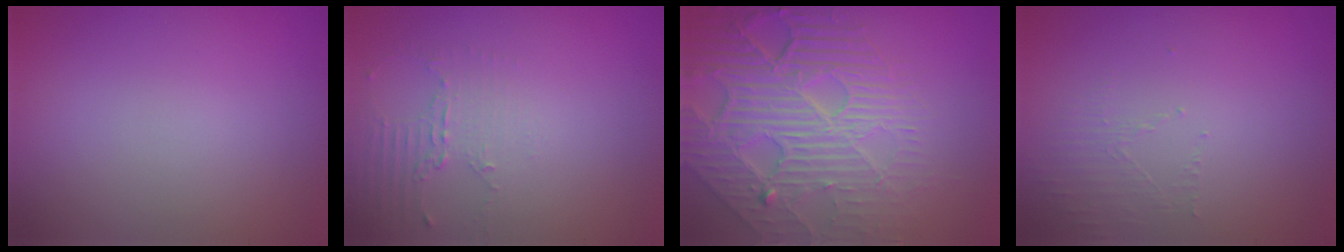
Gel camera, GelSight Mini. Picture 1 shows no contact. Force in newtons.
{"total": 2.1, "press": 1.5, "slide": 1.5}
{"total": 8.0, "press": 5.9, "slide": 5.4}
{"total": 1.4, "press": 0.4, "slide": 1.4}